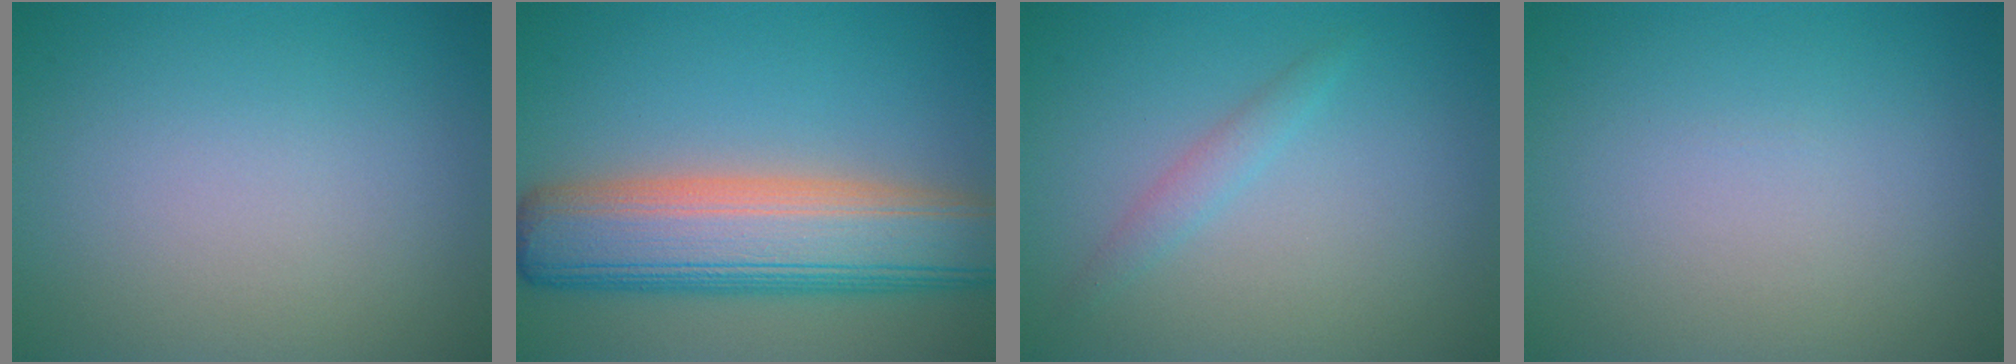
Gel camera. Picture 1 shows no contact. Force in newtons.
{"total": 10.6, "press": 10.5, "slide": 0.8}
{"total": 1.1, "press": 1.1, "slide": 0.1}
{"total": 0.0}